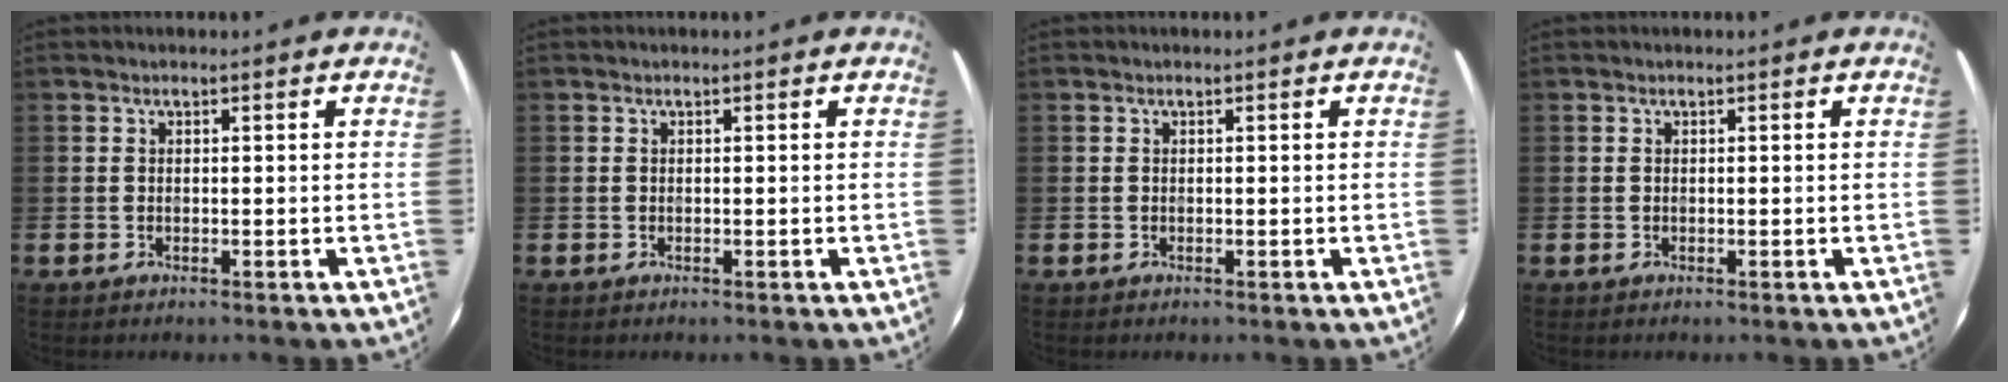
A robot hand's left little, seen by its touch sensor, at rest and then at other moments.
{"total": 0.0}
{"total": 0.0}
{"total": 0.0}